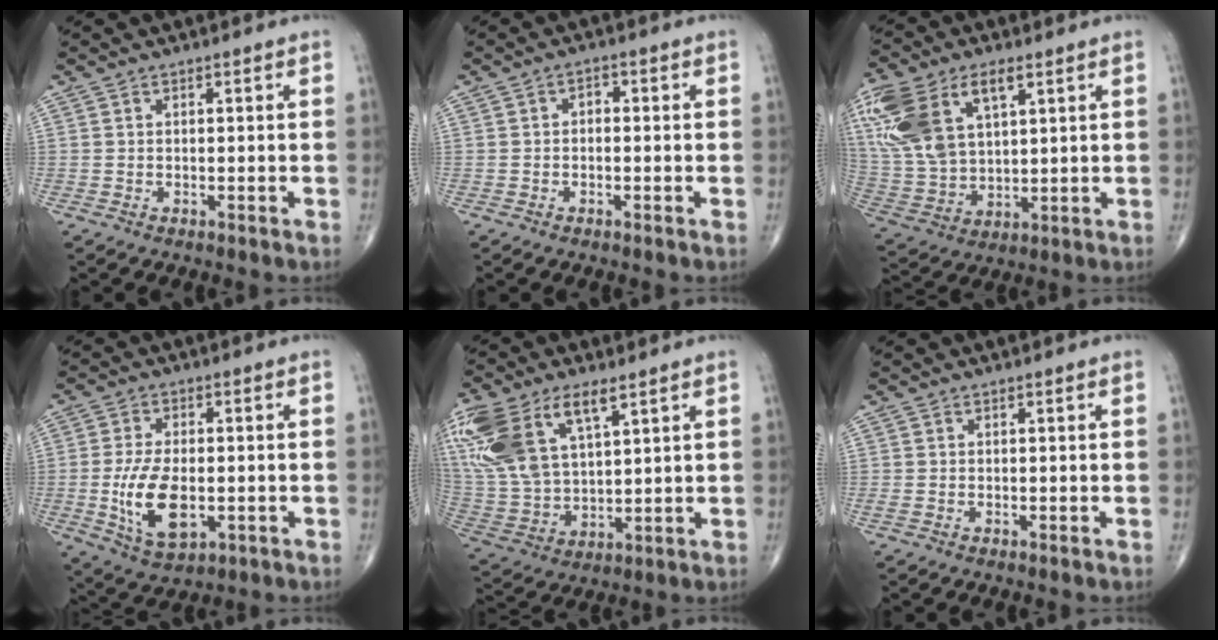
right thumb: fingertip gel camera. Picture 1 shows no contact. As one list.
[{"total": 1.7, "force": [-0.2, 1.2, 1.1], "torque": [-0.004, 0.009, -0.012]}, {"total": 19.6, "force": [7.9, 10.8, 14.3], "torque": [-0.313, -0.007, 0.157]}, {"total": 11.3, "force": [-1.9, 5.8, 9.5], "torque": [-0.178, -0.007, -0.026]}, {"total": 21.1, "force": [9.8, 10.7, 15.3], "torque": [-0.342, -0.010, 0.194]}, {"total": 0.7, "force": [-0.1, 0.3, 0.6], "torque": [-0.018, -0.003, -0.004]}]